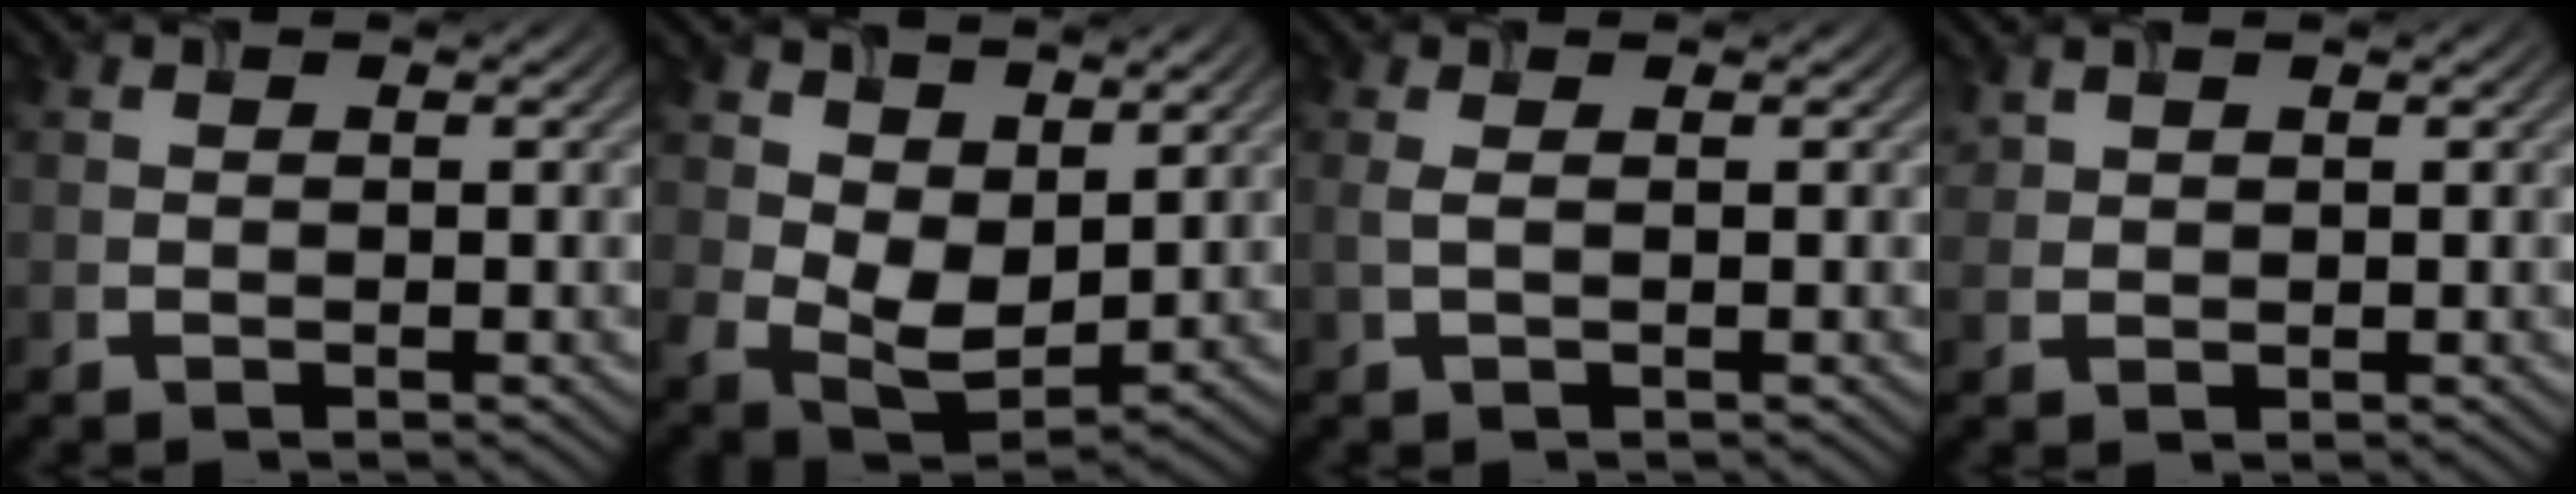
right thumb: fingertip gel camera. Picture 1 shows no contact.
{"total": 7.1, "force": [3.0, 4.5, 4.6], "torque": [-0.107, -0.014, 0.060]}
{"total": 1.1, "force": [0.2, 0.2, 1.1], "torque": [-0.028, 0.004, 0.002]}
{"total": 1.6, "force": [1.4, 0.6, 0.5], "torque": [-0.017, 0.004, 0.037]}